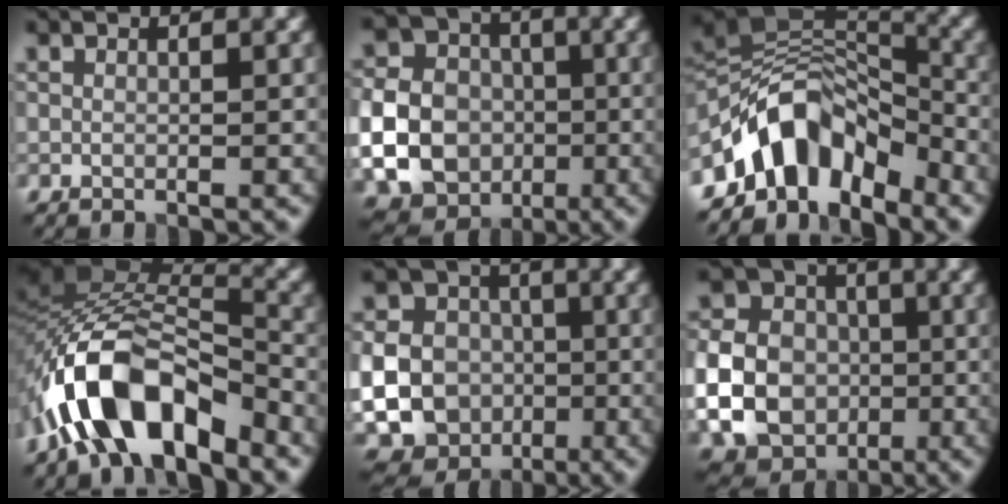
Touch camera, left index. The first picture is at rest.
{"total": 13.1, "force": [-2.5, 11.4, 5.9], "torque": [-0.131, -0.028, -0.061]}
{"total": 9.5, "force": [-5.9, 4.9, 5.6], "torque": [-0.071, 0.014, -0.117]}
{"total": 11.4, "force": [-6.7, 5.0, 7.7], "torque": [-0.135, 0.011, -0.133]}
{"total": 16.6, "force": [-3.3, 15.3, 5.7], "torque": [-0.147, -0.026, -0.080]}
{"total": 9.6, "force": [-2.1, 7.9, 5.1], "torque": [-0.111, -0.011, -0.044]}